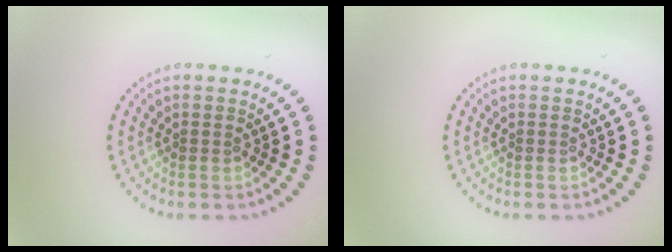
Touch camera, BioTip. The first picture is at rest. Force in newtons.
{"total": 0.0}